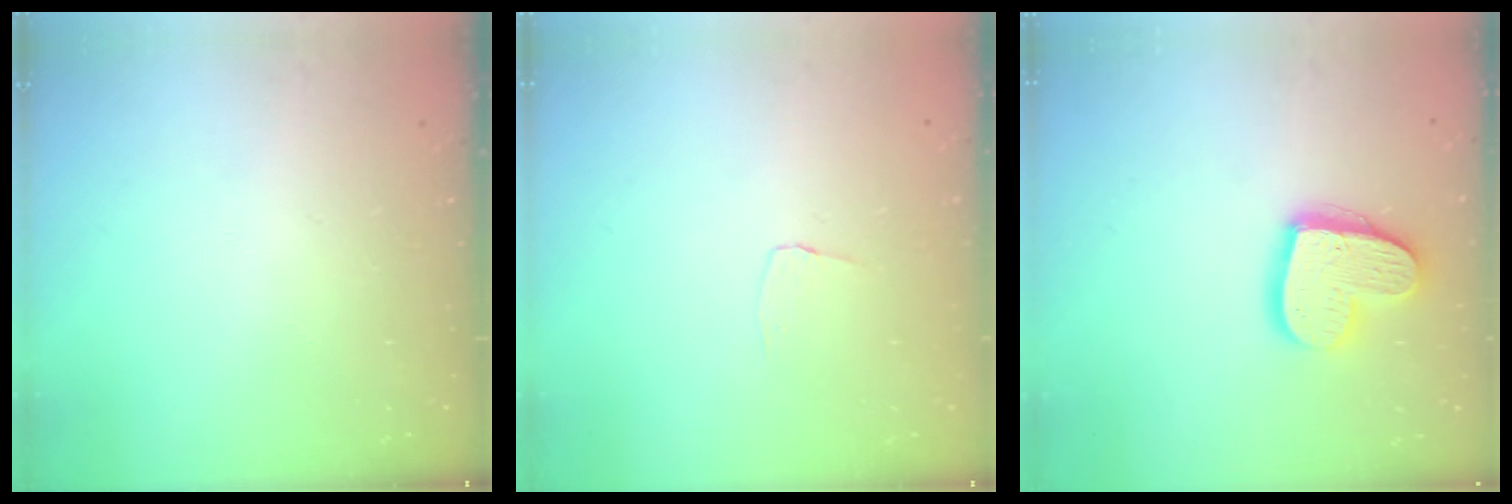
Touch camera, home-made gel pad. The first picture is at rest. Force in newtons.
{"total": 2.9, "press": 2.8, "slide": 0.3}
{"total": 16.6, "press": 16.6, "slide": 1.4}